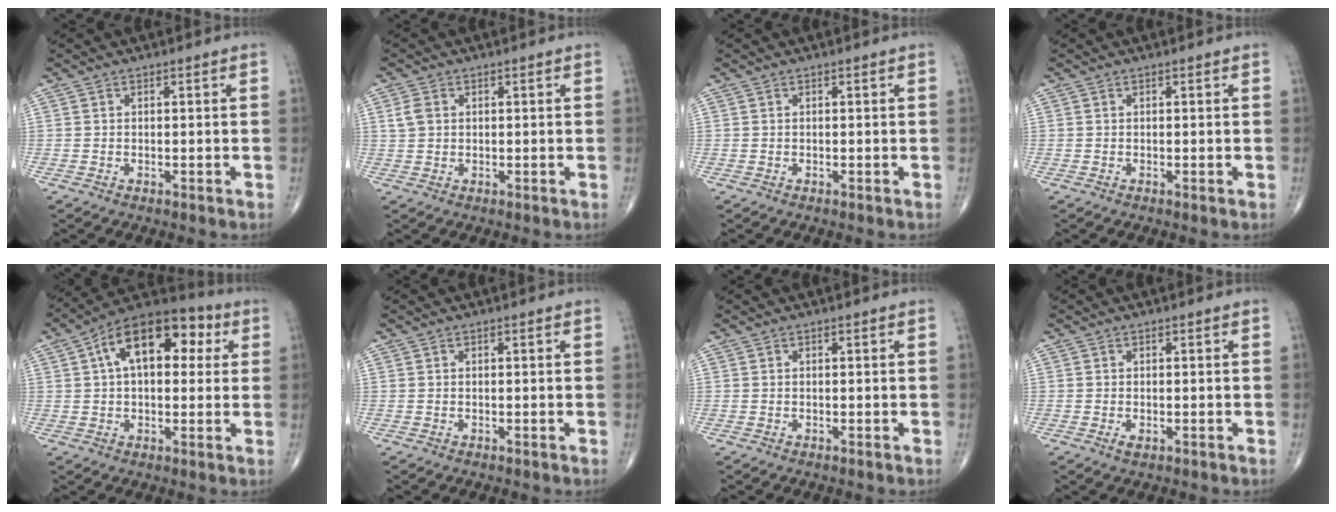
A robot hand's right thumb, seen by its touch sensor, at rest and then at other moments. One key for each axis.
{"total": 2.6, "fx": 0.7, "fy": 2.0, "fz": 1.5, "tx": -0.031, "ty": 0.004, "tz": 0.015}
{"total": 0.0}
{"total": 0.0}
{"total": 16.5, "fx": 4.6, "fy": 9.3, "fz": 12.9, "tx": -0.172, "ty": 0.030, "tz": 0.062}
{"total": 0.0}
{"total": 0.0}
{"total": 1.1, "fx": -0.4, "fy": 0.5, "fz": 0.9, "tx": -0.016, "ty": -0.004, "tz": -0.007}